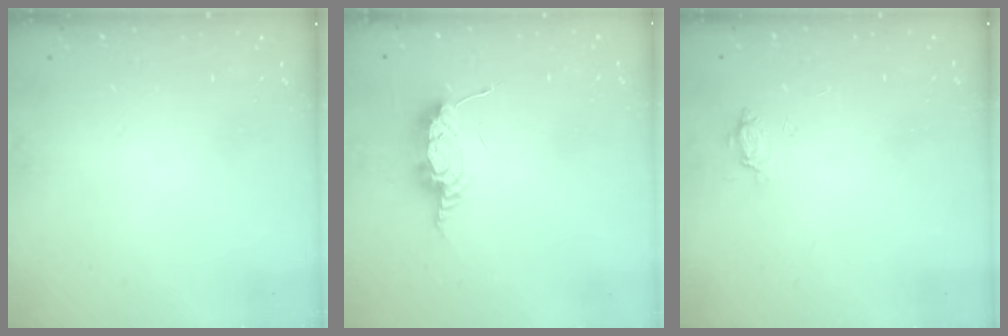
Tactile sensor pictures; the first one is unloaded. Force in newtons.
{"total": 8.1, "press": 8.1, "slide": 0.8}
{"total": 3.3, "press": 3.3, "slide": 0.4}